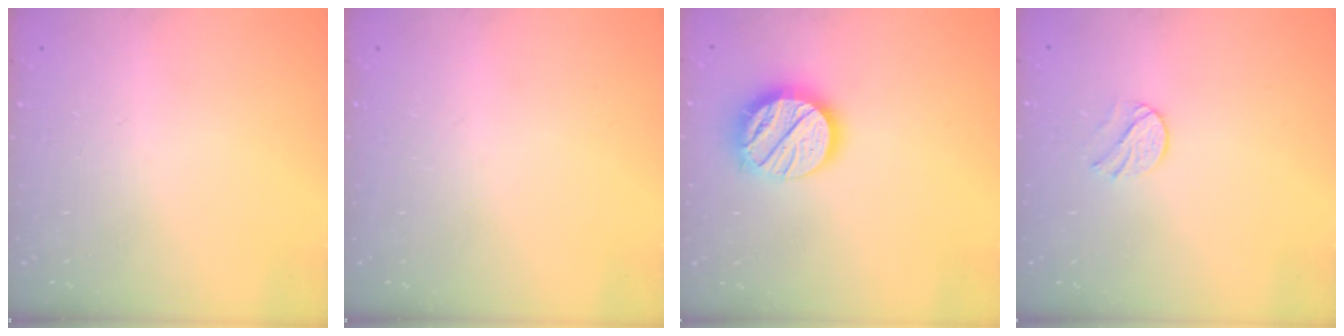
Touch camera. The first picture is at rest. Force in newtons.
{"total": 0.0}
{"total": 16.9, "press": 16.9, "slide": 1.3}
{"total": 5.5, "press": 5.4, "slide": 0.6}